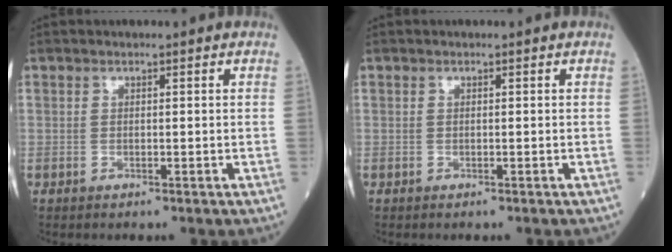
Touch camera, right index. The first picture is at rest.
{"total": 0.0}